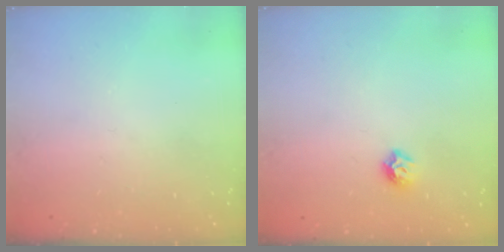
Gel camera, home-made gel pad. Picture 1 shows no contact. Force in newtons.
{"total": 6.0, "press": 5.9, "slide": 0.8}